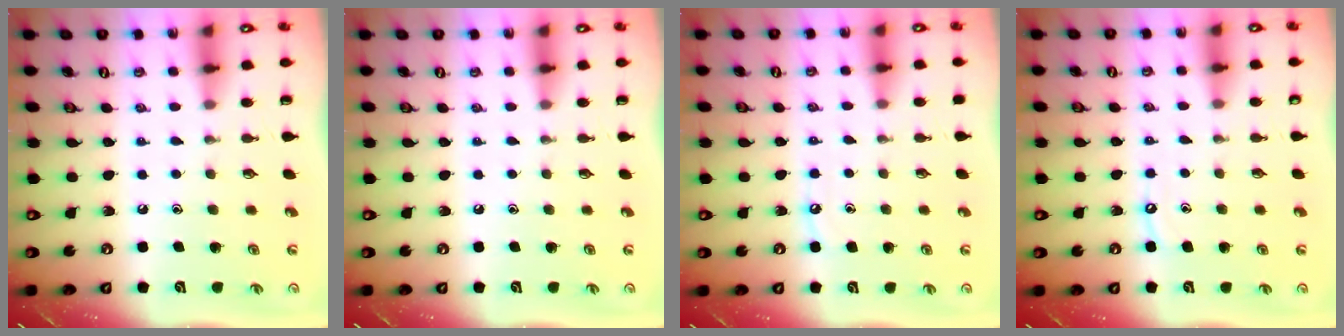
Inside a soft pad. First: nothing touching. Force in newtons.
{"total": 0.0}
{"total": 5.2, "press": 5.1, "slide": 0.6}
{"total": 4.9, "press": 4.8, "slide": 0.6}